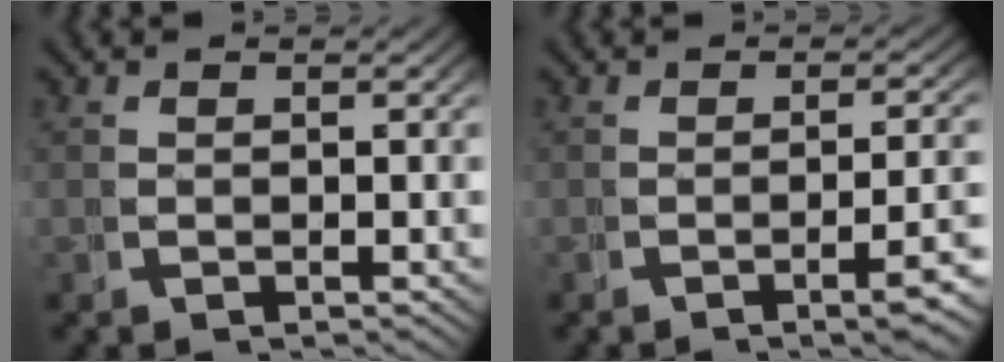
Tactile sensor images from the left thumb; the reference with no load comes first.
{"total": 3.2, "force": [-1.4, 0.3, 2.9], "torque": [-0.035, 0.008, -0.024]}